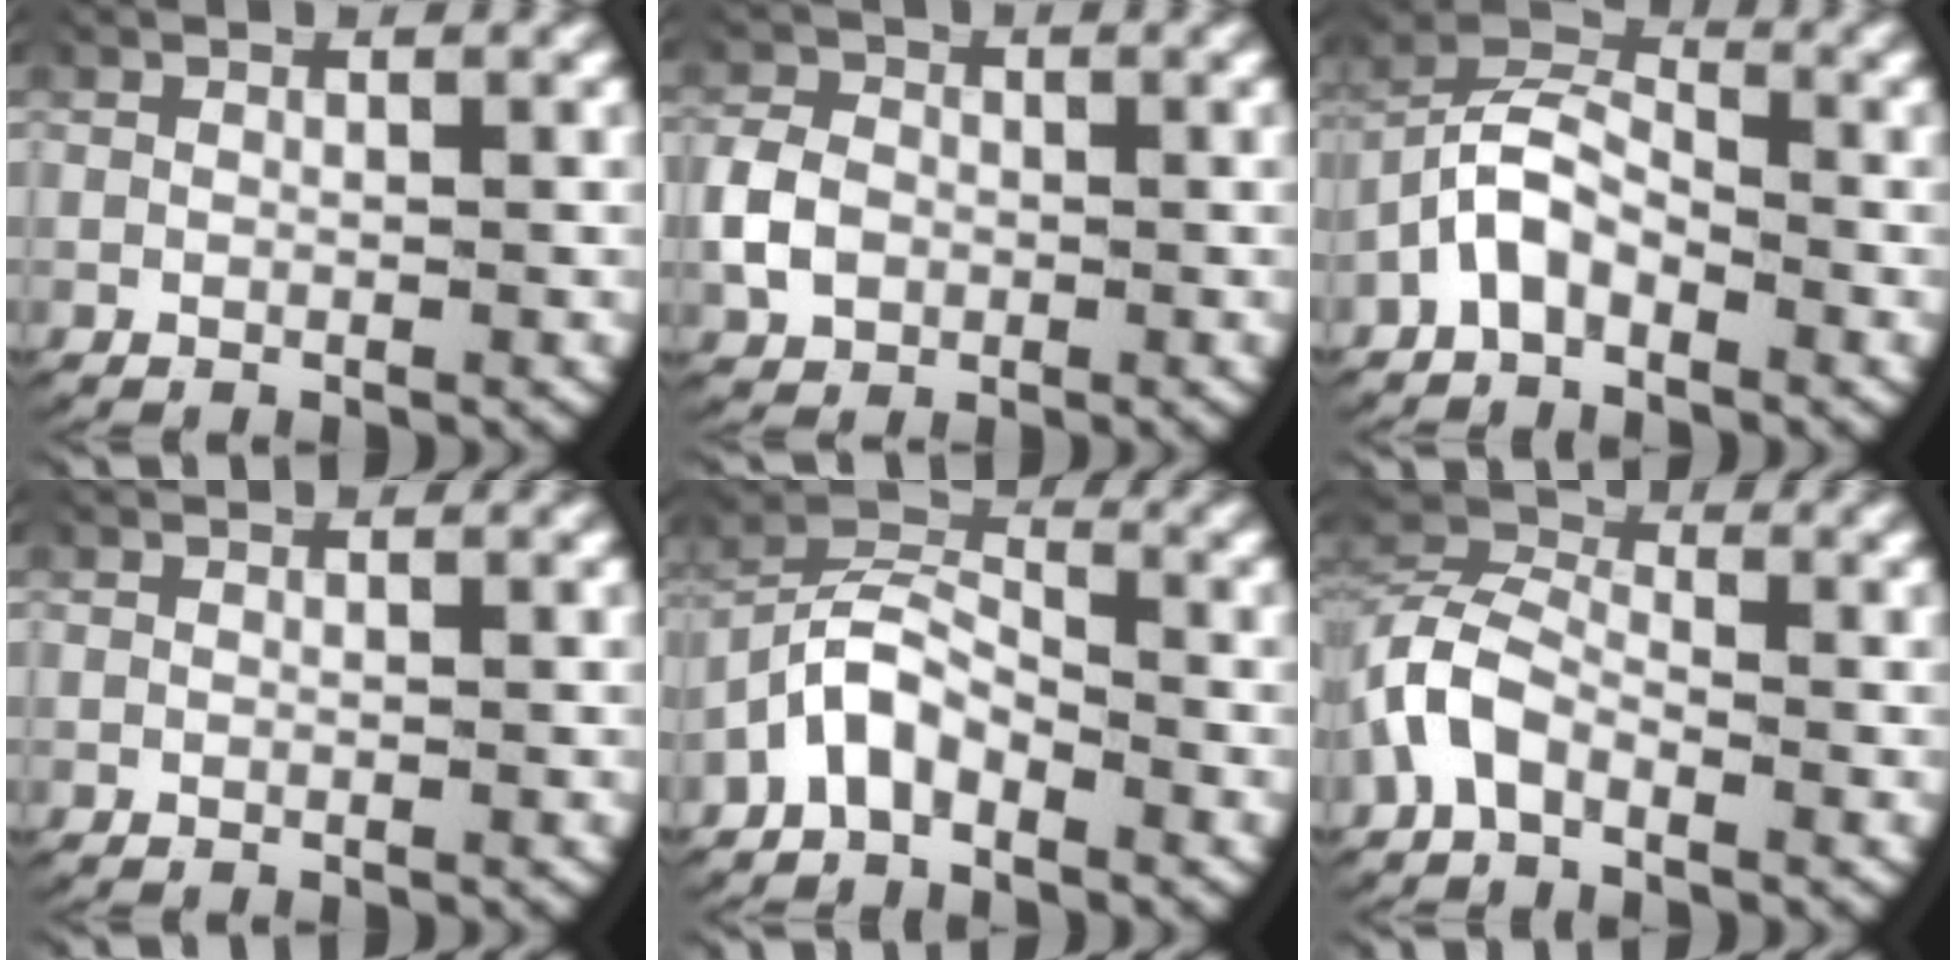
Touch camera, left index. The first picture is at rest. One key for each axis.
{"total": 3.2, "fx": -0.6, "fy": 2.7, "fz": 1.6, "tx": -0.043, "ty": -0.004, "tz": -0.008}
{"total": 4.7, "fx": -0.6, "fy": 3.9, "fz": 2.6, "tx": -0.058, "ty": -0.001, "tz": -0.022}
{"total": 0.0}
{"total": 5.2, "fx": -1.2, "fy": 4.2, "fz": 2.8, "tx": -0.068, "ty": -0.007, "tz": -0.031}
{"total": 4.6, "fx": -1.1, "fy": 3.7, "fz": 2.4, "tx": -0.066, "ty": -0.005, "tz": -0.030}